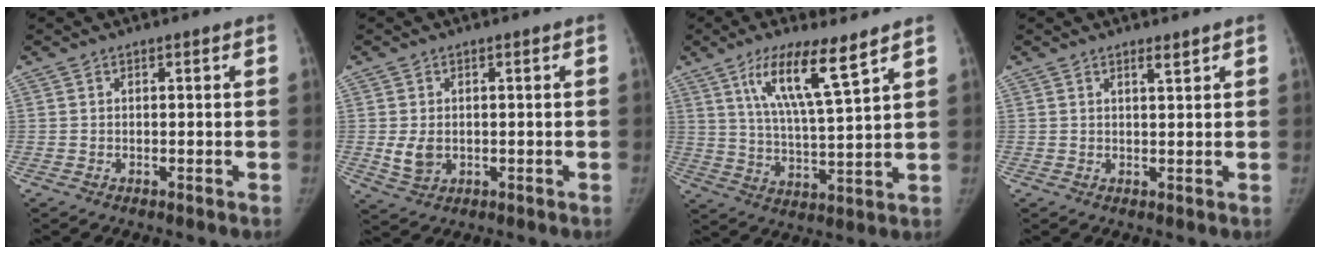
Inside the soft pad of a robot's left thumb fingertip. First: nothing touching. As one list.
[{"total": 3.8, "force": [-0.3, 2.9, 2.5], "torque": [-0.042, -0.007, 0.003]}, {"total": 12.4, "force": [7.3, 1.9, 9.9], "torque": [-0.176, -0.036, 0.136]}, {"total": 1.6, "force": [1.2, 0.1, 1.0], "torque": [-0.015, -0.010, 0.021]}]